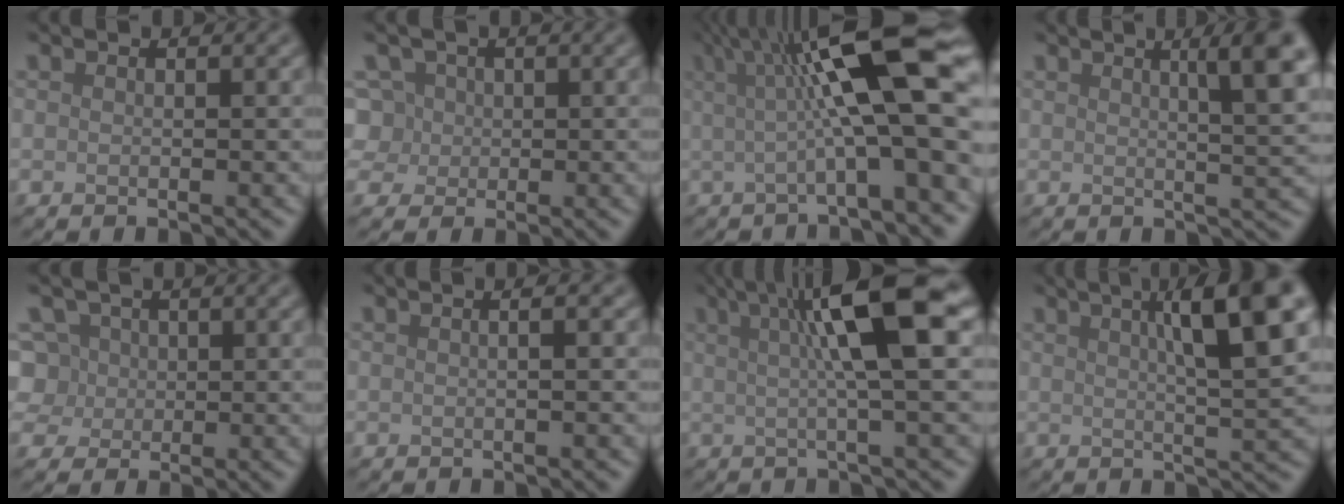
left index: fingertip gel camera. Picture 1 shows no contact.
{"total": 4.6, "force": [1.3, 4.0, 1.7], "torque": [-0.056, 0.021, 0.019]}
{"total": 12.3, "force": [1.6, 2.5, 11.9], "torque": [-0.171, 0.018, 0.022]}
{"total": 6.8, "force": [2.5, 1.4, 6.1], "torque": [-0.059, 0.015, 0.032]}
{"total": 5.9, "force": [1.9, 5.0, 2.4], "torque": [-0.065, 0.024, 0.023]}
{"total": 2.9, "force": [0.7, 1.4, 2.4], "torque": [-0.012, 0.017, -0.020]}
{"total": 8.8, "force": [2.2, 1.2, 8.5], "torque": [-0.119, 0.011, 0.031]}
{"total": 9.9, "force": [3.3, 2.1, 9.1], "torque": [-0.115, 0.015, 0.047]}